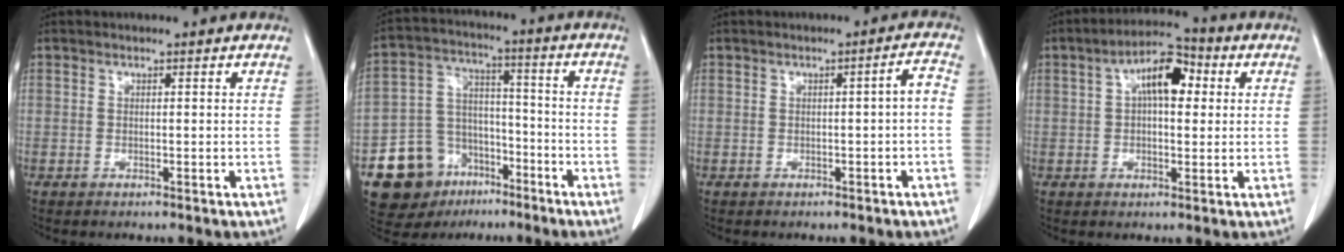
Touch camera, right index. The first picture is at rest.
{"total": 13.4, "force": [-7.7, 10.1, 4.2], "torque": [-0.084, 0.055, -0.122]}
{"total": 2.5, "force": [-0.8, 0.2, 2.4], "torque": [-0.029, 0.009, -0.014]}
{"total": 8.5, "force": [2.1, 3.6, 7.4], "torque": [-0.125, 0.030, 0.027]}